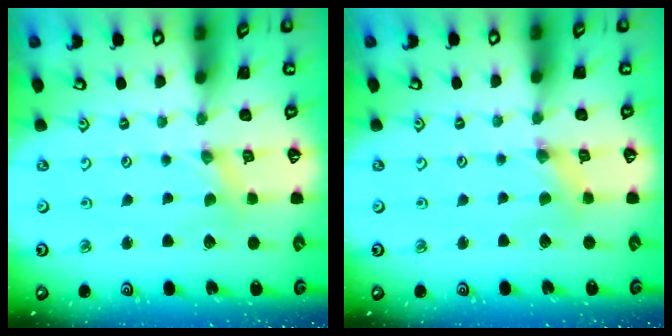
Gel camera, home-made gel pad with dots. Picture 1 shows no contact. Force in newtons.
{"total": 1.3, "press": 1.3, "slide": 0.3}